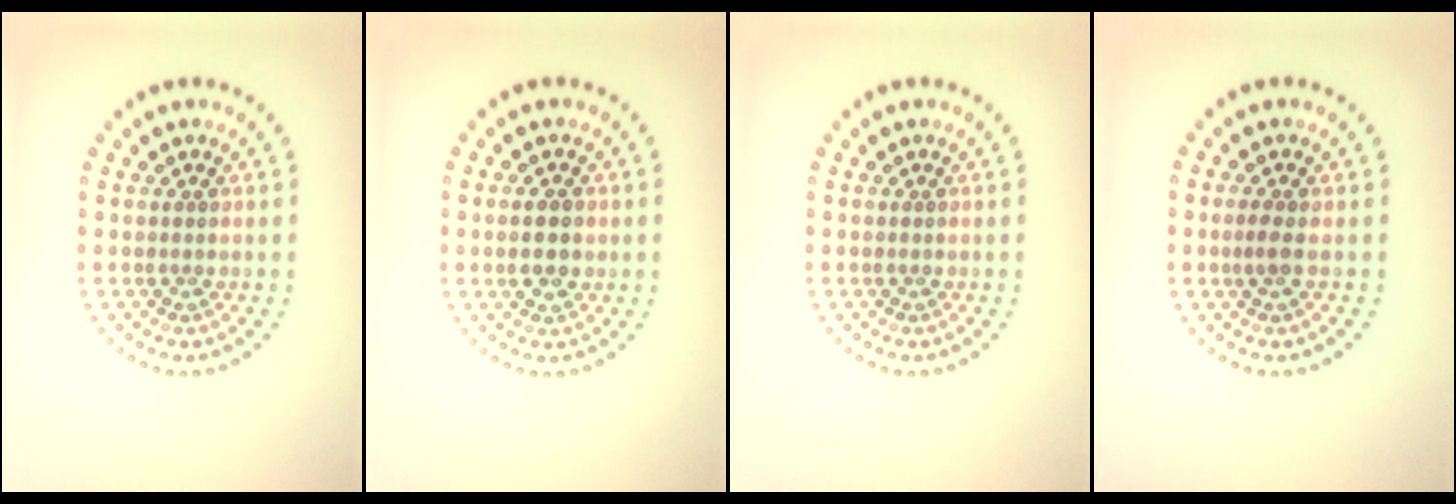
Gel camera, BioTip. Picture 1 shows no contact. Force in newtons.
{"total": 2.9, "press": 2.9, "slide": 0.2}
{"total": 0.0}
{"total": 1.2, "press": 0.9, "slide": 0.7}